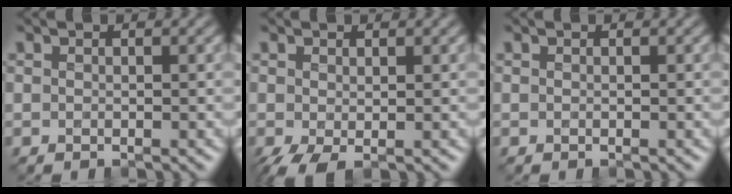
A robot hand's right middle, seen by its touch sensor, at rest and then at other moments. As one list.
[{"total": 1.7, "force": [-0.7, 0.2, 1.5], "torque": [-0.042, -0.006, -0.011]}, {"total": 0.0}]